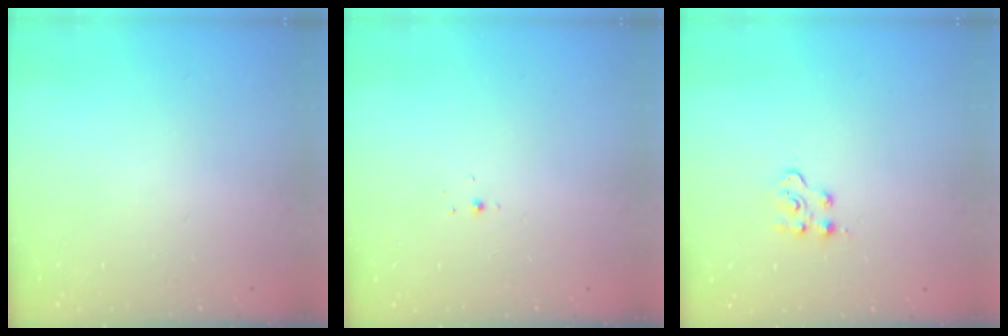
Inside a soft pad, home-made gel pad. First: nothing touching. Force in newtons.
{"total": 3.0, "press": 2.9, "slide": 0.8}
{"total": 4.1, "press": 4.1, "slide": 0.5}